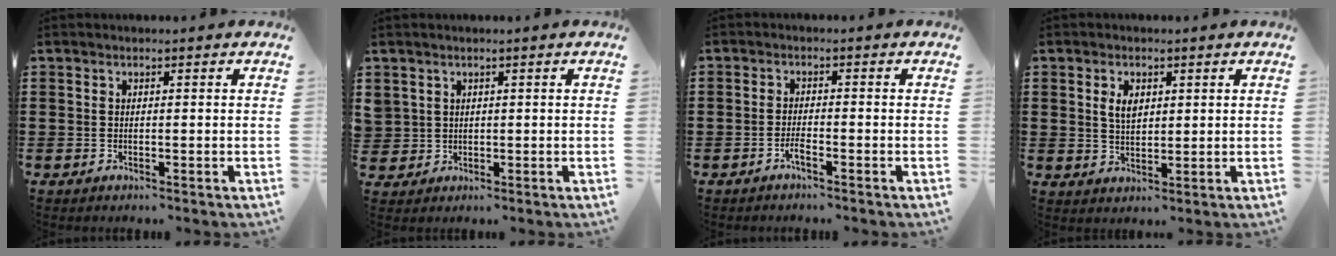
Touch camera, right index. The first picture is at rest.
{"total": 1.8, "force": [1.0, 1.6, -0.1], "torque": [-0.007, 0.008, 0.019]}
{"total": 1.9, "force": [-1.4, 0.3, 1.3], "torque": [-0.032, -0.005, -0.027]}
{"total": 3.3, "force": [1.1, 1.9, 2.5], "torque": [-0.046, 0.004, 0.018]}